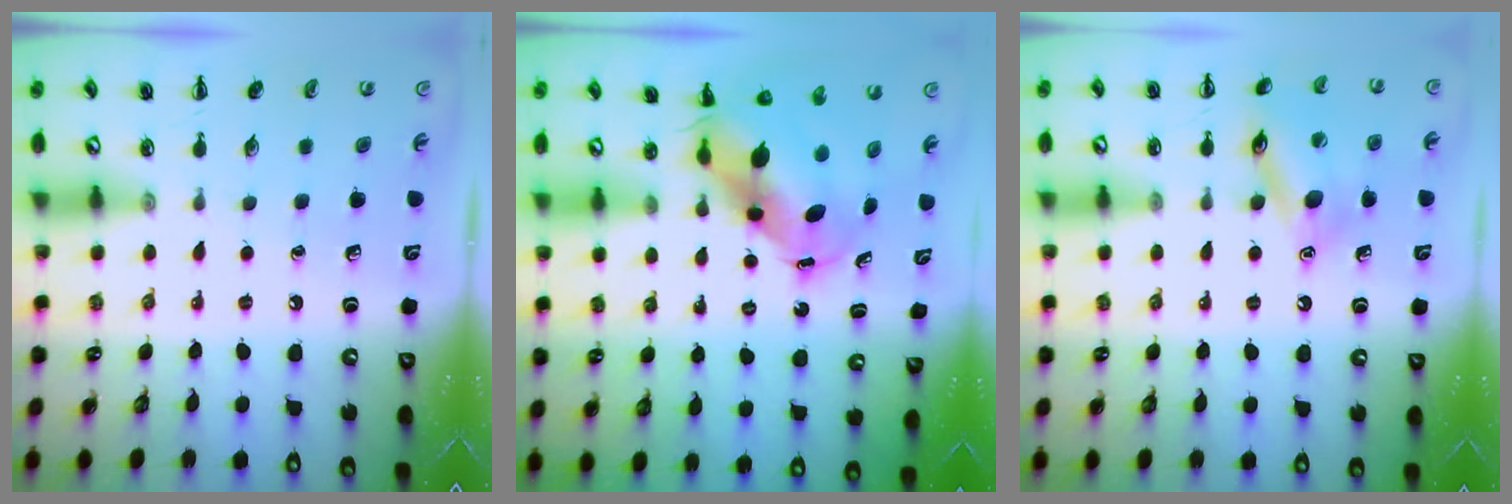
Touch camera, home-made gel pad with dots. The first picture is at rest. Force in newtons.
{"total": 8.5, "press": 8.3, "slide": 2.0}
{"total": 13.9, "press": 13.8, "slide": 1.3}